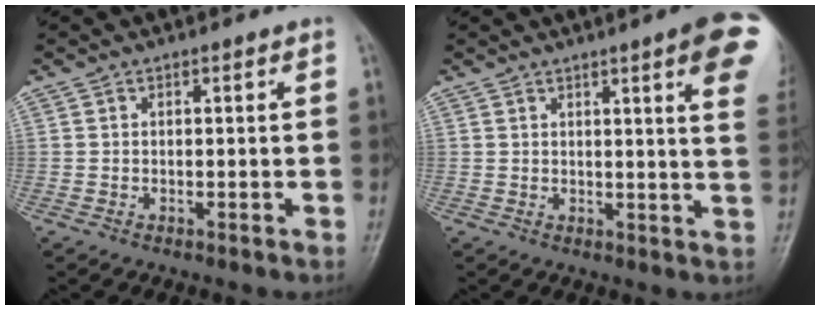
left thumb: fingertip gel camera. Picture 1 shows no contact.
{"total": 11.7, "force": [5.7, 1.3, 10.1], "torque": [-0.107, -0.018, 0.058]}